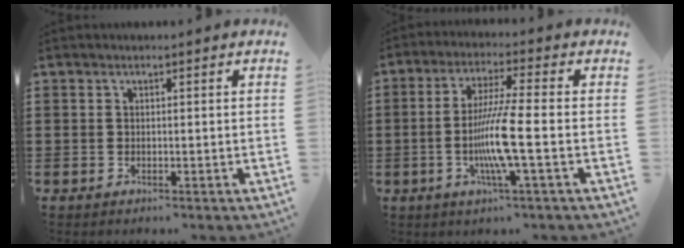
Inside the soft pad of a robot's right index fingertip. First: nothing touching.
{"total": 9.0, "force": [-2.1, 0.1, 8.8], "torque": [-0.176, -0.020, -0.046]}